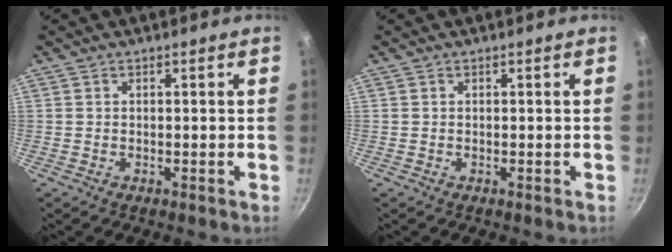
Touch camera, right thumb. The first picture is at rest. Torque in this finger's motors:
{"motor_torque": [-0.01, 0.01, 0.03, 0.02, 0.00]}